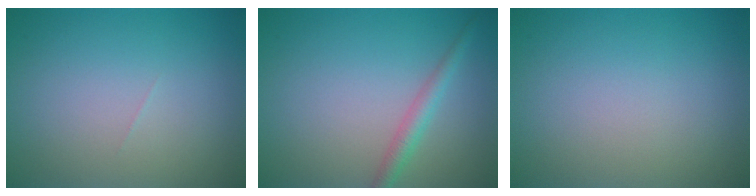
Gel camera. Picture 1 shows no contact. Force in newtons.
{"total": 1.9, "press": 1.9, "slide": 0.0}
{"total": 0.0}